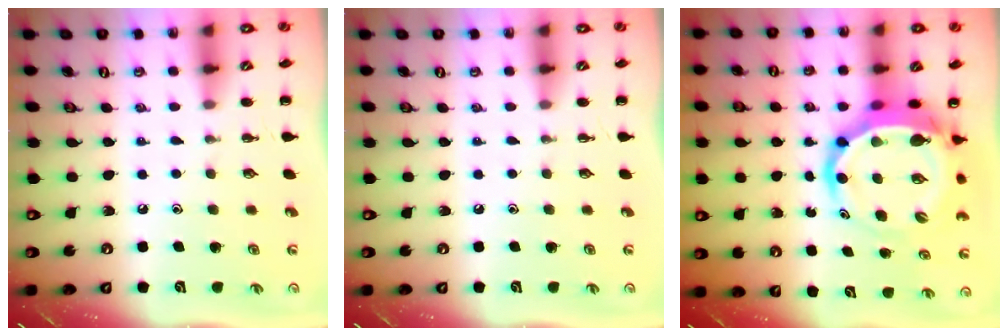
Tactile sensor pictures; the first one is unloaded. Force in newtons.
{"total": 0.0}
{"total": 9.8, "press": 9.4, "slide": 2.8}